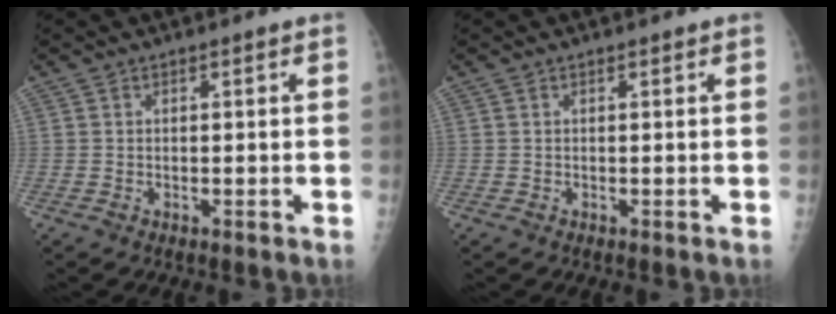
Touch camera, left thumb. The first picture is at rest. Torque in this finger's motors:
{"motor_torque": [0.12, 0.13, -0.08, -0.06, 0.00]}